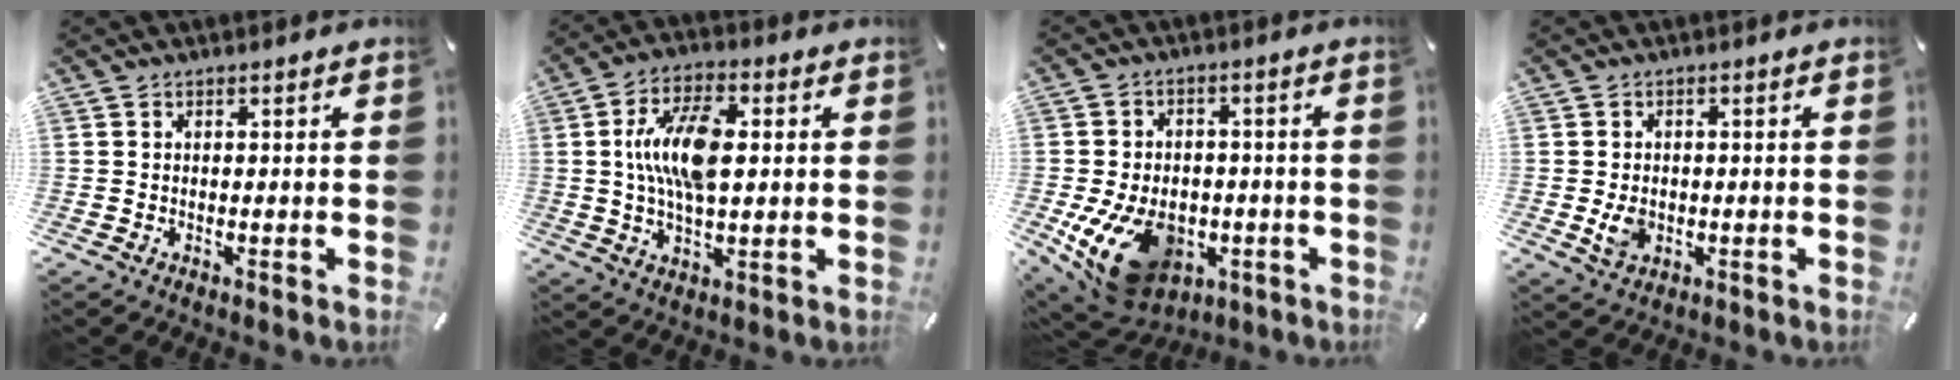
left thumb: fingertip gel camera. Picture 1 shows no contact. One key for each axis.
{"total": 13.5, "fx": 1.7, "fy": 6.8, "fz": 11.5, "tx": -0.229, "ty": 0.000, "tz": 0.024}
{"total": 16.3, "fx": -5.8, "fy": 11.3, "fz": 10.2, "tx": -0.198, "ty": 0.027, "tz": -0.089}
{"total": 4.1, "fx": -0.6, "fy": 3.2, "fz": 2.4, "tx": -0.048, "ty": -0.002, "tz": -0.013}